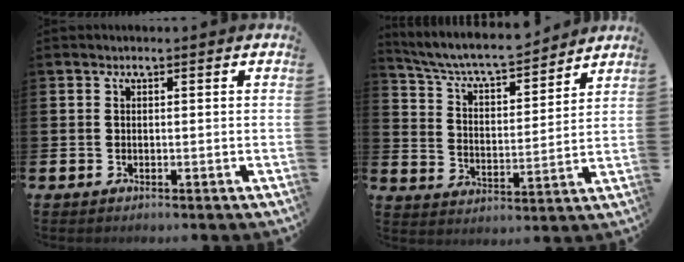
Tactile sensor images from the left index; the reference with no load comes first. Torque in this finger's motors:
{"motor_torque": [1.07, -1.07, 0.59, 0.17]}